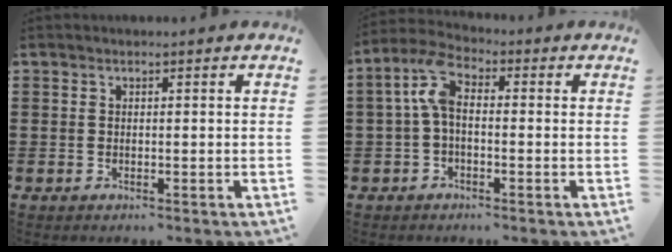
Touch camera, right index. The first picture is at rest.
{"total": 5.7, "force": [0.5, 3.0, 4.8], "torque": [-0.121, 0.003, 0.000]}